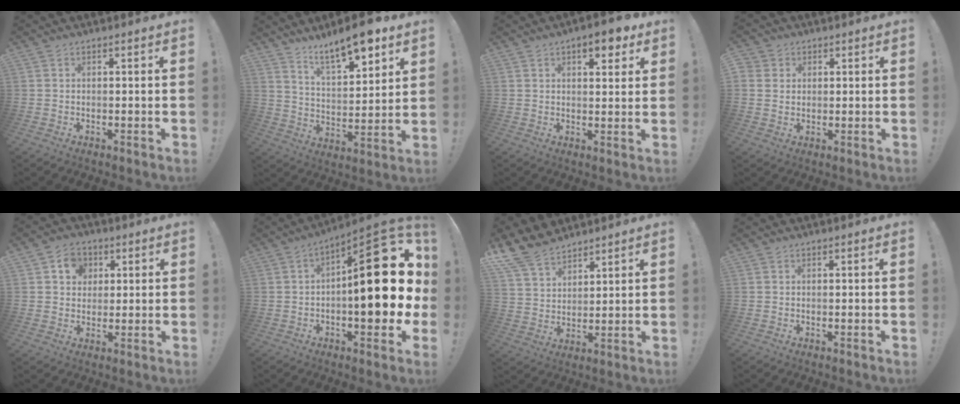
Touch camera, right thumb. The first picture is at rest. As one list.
[{"total": 13.6, "force": [10.0, 3.8, 8.4], "torque": [-0.129, -0.062, 0.168]}, {"total": 7.2, "force": [4.2, 2.9, 5.0], "torque": [-0.048, -0.021, 0.066]}, {"total": 4.3, "force": [1.4, 3.9, 1.3], "torque": [-0.018, -0.004, 0.027]}, {"total": 8.6, "force": [2.8, 7.5, 3.2], "torque": [-0.043, -0.007, 0.056]}, {"total": 23.1, "force": [0.9, 9.2, 21.2], "torque": [-0.272, -0.003, 0.017]}, {"total": 11.3, "force": [9.1, 5.6, 3.7], "torque": [-0.072, -0.062, 0.178]}, {"total": 0.0}]